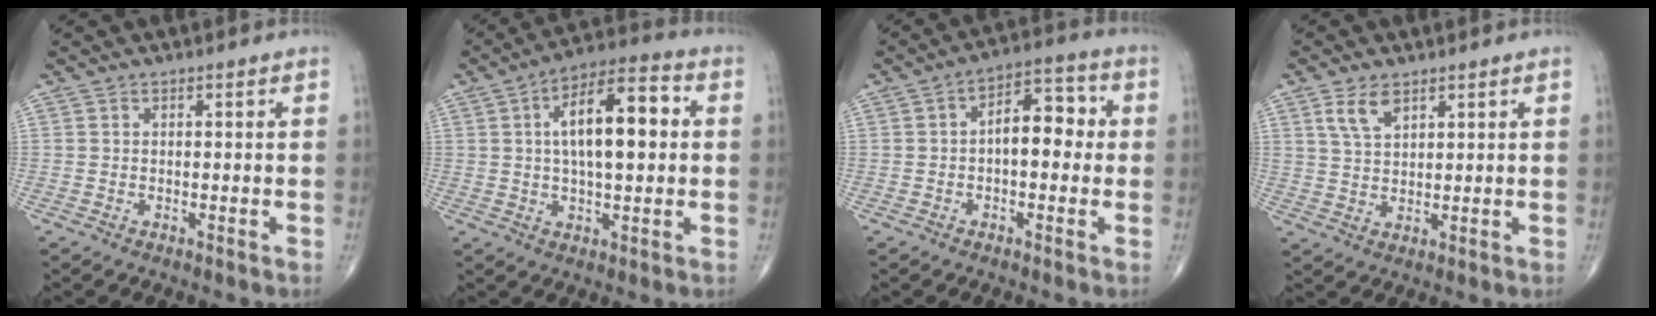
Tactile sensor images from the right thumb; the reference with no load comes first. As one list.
[{"total": 14.4, "force": [2.2, 5.8, 13.0], "torque": [-0.202, 0.020, 0.029]}, {"total": 8.7, "force": [0.2, 4.7, 7.3], "torque": [-0.082, 0.029, -0.006]}, {"total": 4.9, "force": [2.8, 2.4, 3.1], "torque": [-0.056, -0.012, 0.059]}]